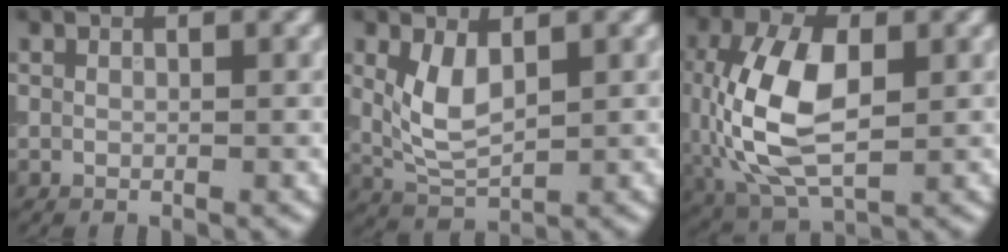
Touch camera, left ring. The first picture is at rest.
{"total": 3.9, "force": [1.0, 1.9, 3.2], "torque": [-0.075, -0.004, 0.024]}
{"total": 9.8, "force": [-0.2, 5.5, 8.1], "torque": [-0.181, 0.004, -0.003]}